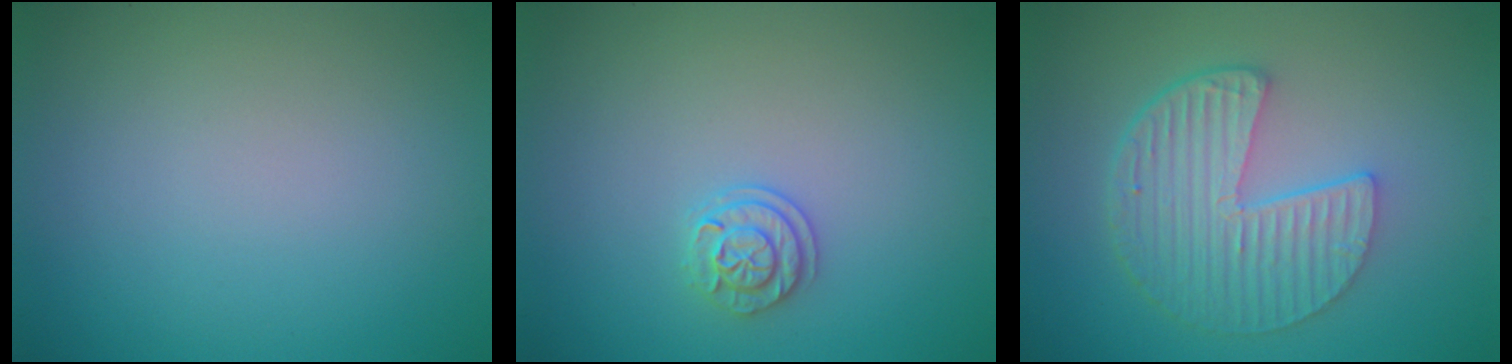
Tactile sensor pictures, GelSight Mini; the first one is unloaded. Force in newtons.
{"total": 1.9, "press": 1.7, "slide": 0.8}
{"total": 5.9, "press": 4.3, "slide": 4.1}